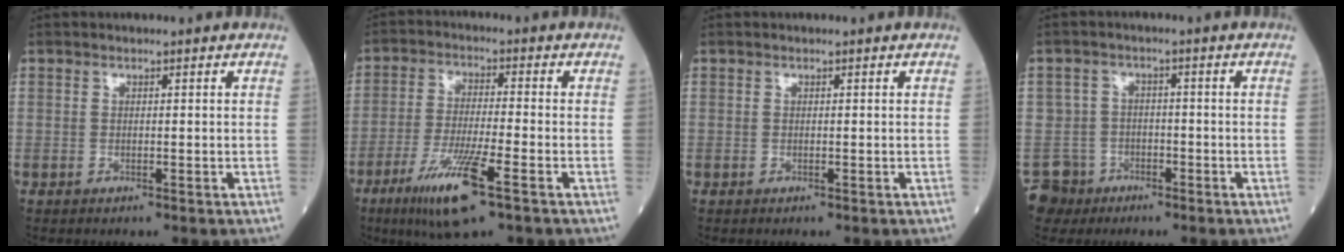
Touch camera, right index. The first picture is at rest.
{"total": 15.1, "force": [-8.0, 1.5, 12.7], "torque": [-0.259, -0.034, -0.143]}
{"total": 0.0}
{"total": 5.3, "force": [-2.8, 4.5, -0.7], "torque": [0.015, 0.012, -0.050]}